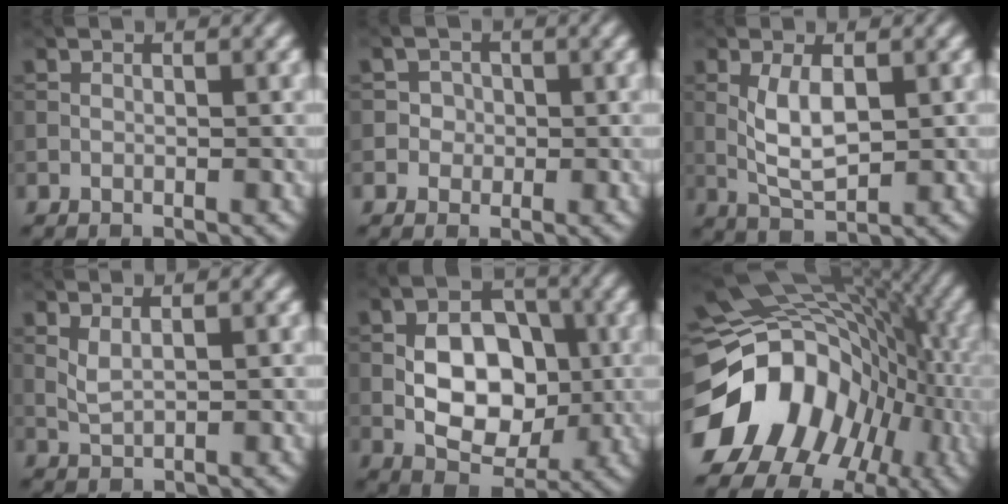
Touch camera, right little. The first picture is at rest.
{"total": 1.8, "force": [0.0, 1.7, 0.5], "torque": [0.000, 0.000, 0.001]}
{"total": 3.4, "force": [0.1, 1.3, 3.2], "torque": [-0.070, -0.002, 0.004]}
{"total": 1.3, "force": [0.6, 0.4, 1.1], "torque": [-0.033, -0.002, 0.015]}
{"total": 7.7, "force": [-1.0, 5.0, 5.8], "torque": [-0.094, 0.004, -0.021]}
{"total": 15.9, "force": [-5.1, 11.9, 9.2], "torque": [-0.174, -0.014, -0.092]}